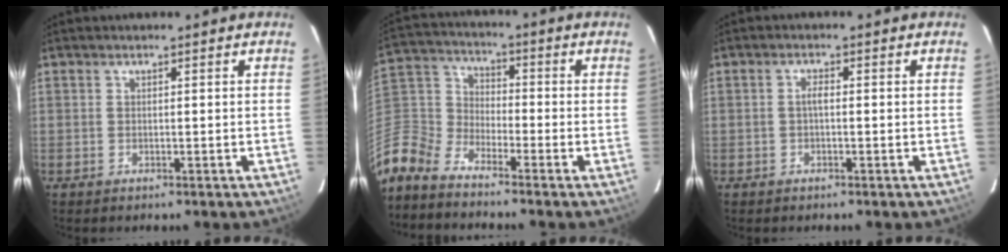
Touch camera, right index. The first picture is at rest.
{"total": 12.0, "force": [-8.5, 7.5, 4.1], "torque": [-0.131, 0.015, -0.198]}
{"total": 1.4, "force": [-0.1, 0.4, 1.3], "torque": [-0.025, 0.006, -0.004]}